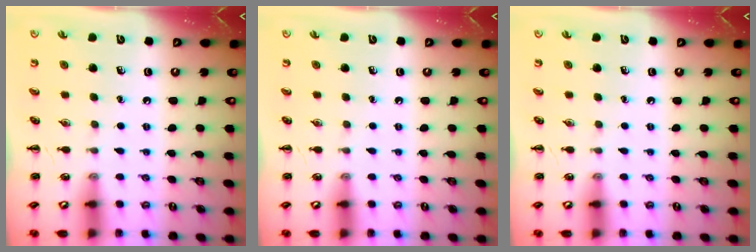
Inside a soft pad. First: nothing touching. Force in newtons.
{"total": 0.0}
{"total": 0.0}